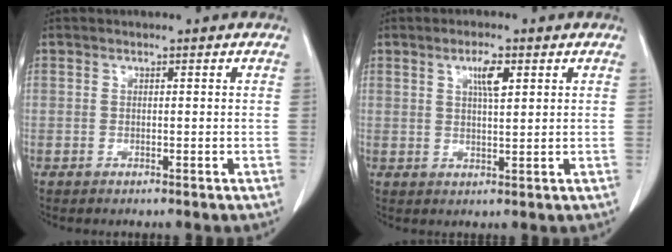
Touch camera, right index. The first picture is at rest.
{"total": 3.7, "force": [1.6, 0.7, 3.2], "torque": [-0.058, 0.000, 0.027]}